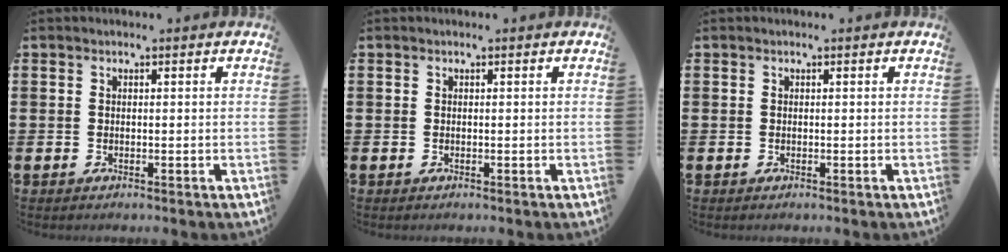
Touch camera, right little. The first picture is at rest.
{"total": 0.0}
{"total": 0.0}